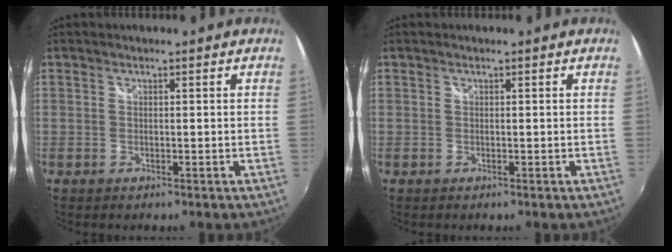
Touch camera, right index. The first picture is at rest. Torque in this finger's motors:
{"motor_torque": [0.00, 0.00, 0.00, 0.00]}